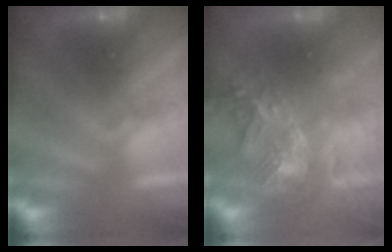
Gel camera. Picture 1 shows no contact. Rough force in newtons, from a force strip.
{"total": 8.0}